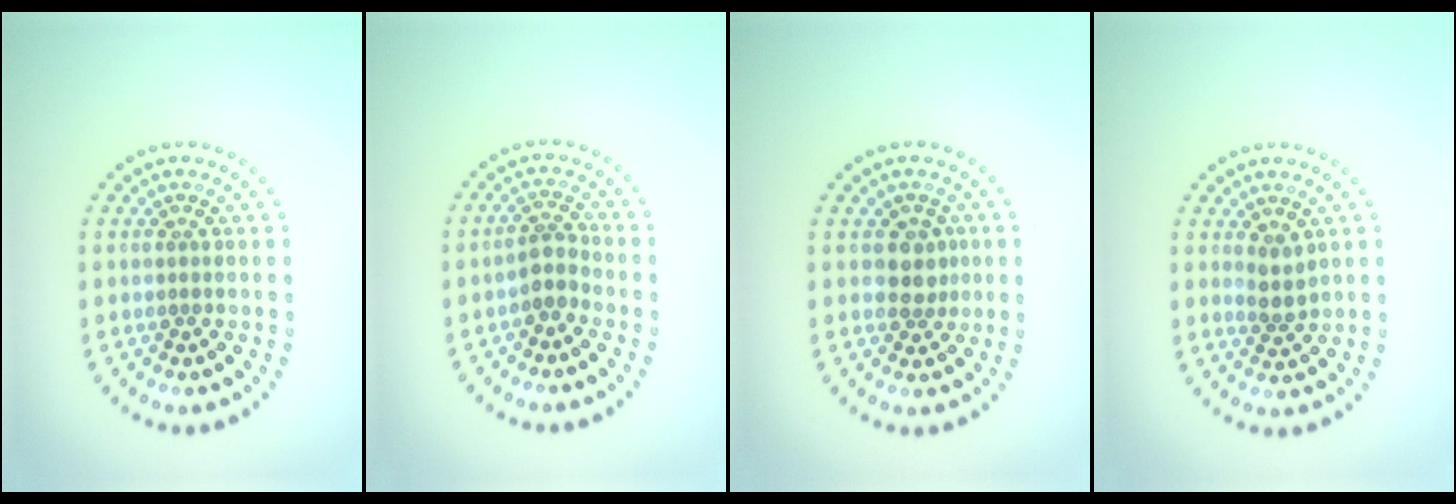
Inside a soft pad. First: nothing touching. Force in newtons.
{"total": 1.8, "press": 1.5, "slide": 1.1}
{"total": 2.2, "press": 2.0, "slide": 0.8}
{"total": 1.5, "press": 1.2, "slide": 0.8}